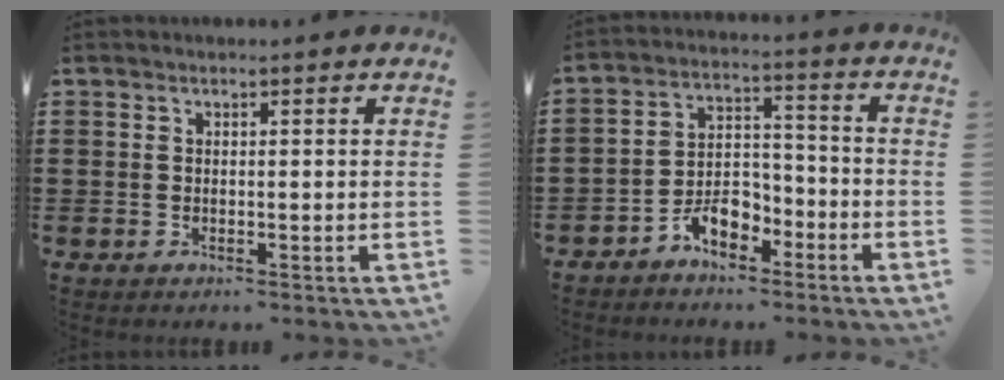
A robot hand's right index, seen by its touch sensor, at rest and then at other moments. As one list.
[{"total": 6.0, "force": [-4.2, 3.2, 2.8], "torque": [-0.052, 0.020, -0.078]}]